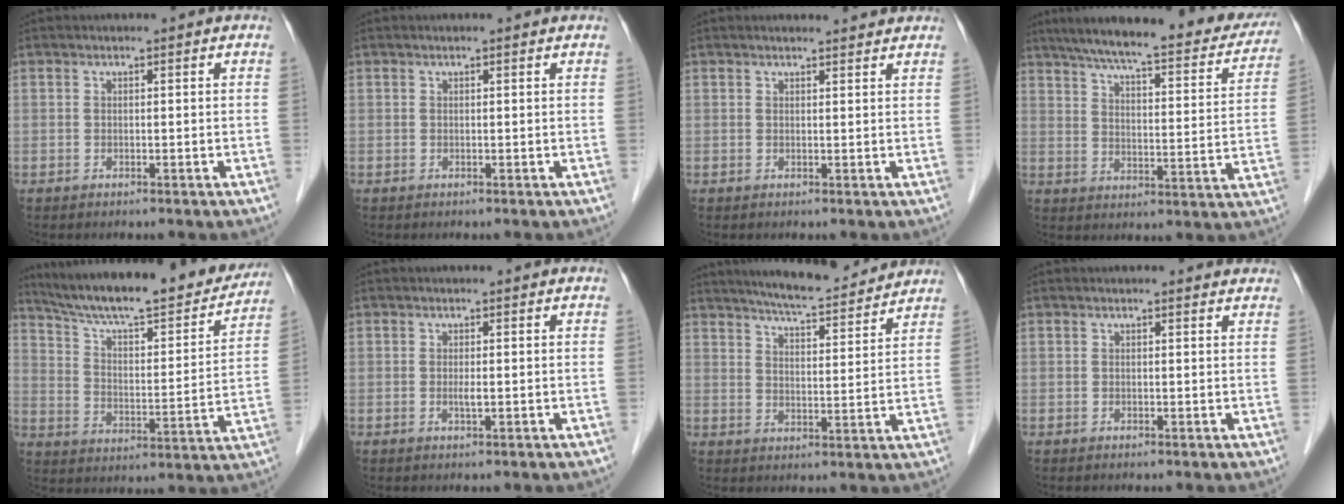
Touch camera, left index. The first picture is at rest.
{"total": 0.0}
{"total": 3.1, "force": [3.0, 0.4, 0.5], "torque": [-0.013, 0.005, 0.032]}
{"total": 26.4, "force": [22.4, 4.8, 13.1], "torque": [-0.195, -0.017, 0.282]}
{"total": 24.8, "force": [21.7, 4.0, 11.2], "torque": [-0.178, -0.016, 0.305]}
{"total": 1.0, "force": [0.0, 0.1, 1.0], "torque": [-0.023, -0.004, -0.001]}
{"total": 12.7, "force": [11.8, 1.3, 4.8], "torque": [-0.075, 0.004, 0.165]}
{"total": 2.2, "force": [2.2, 0.5, 0.4], "torque": [-0.009, -0.001, 0.013]}